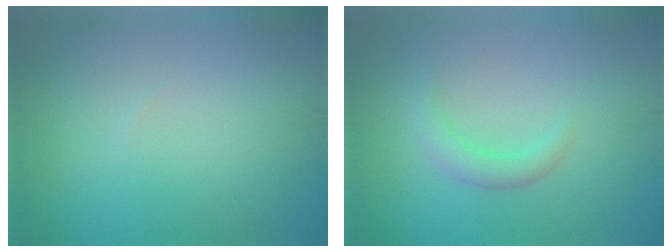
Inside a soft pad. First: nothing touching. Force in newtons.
{"total": 1.9, "press": 1.9, "slide": 0.3}